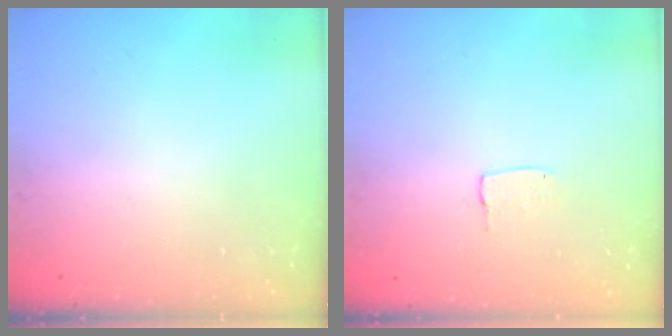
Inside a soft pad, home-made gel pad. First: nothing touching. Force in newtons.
{"total": 3.5, "press": 3.5, "slide": 0.1}